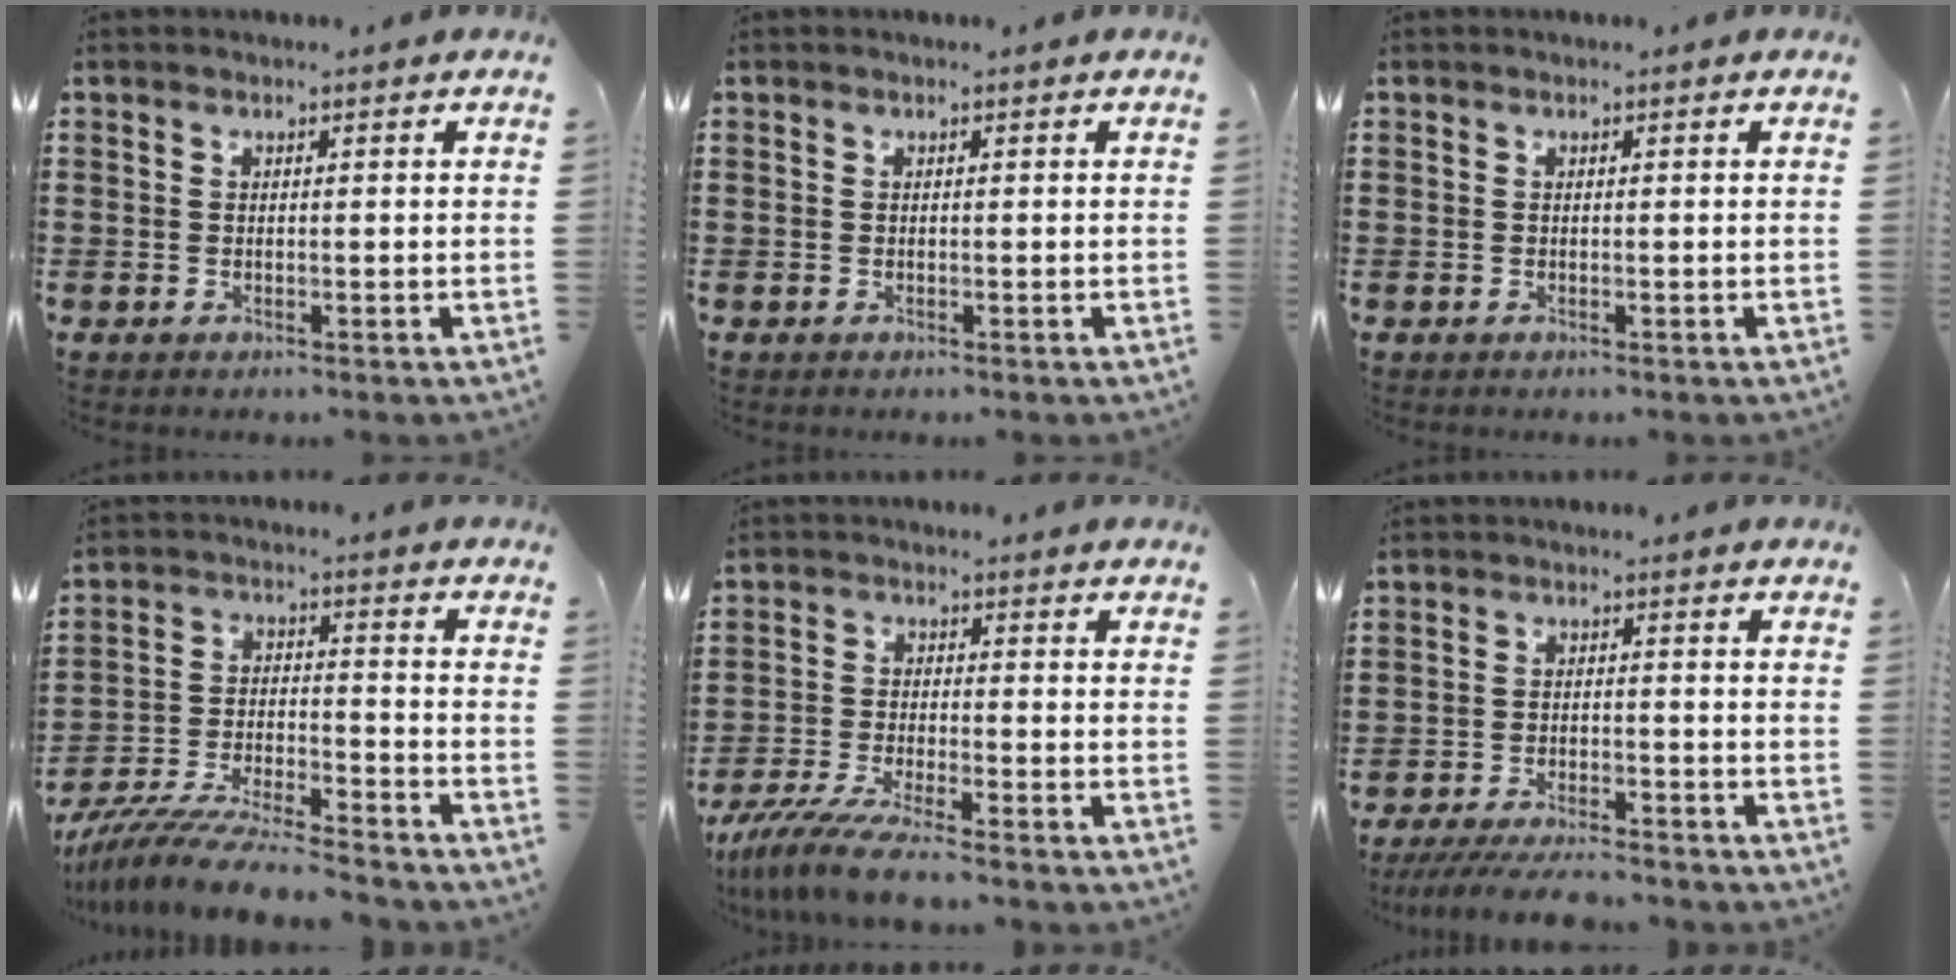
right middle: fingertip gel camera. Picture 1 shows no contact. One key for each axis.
{"total": 0.0}
{"total": 0.0}
{"total": 9.3, "fx": -8.9, "fy": 0.5, "fz": 2.8, "tx": -0.054, "ty": 0.010, "tz": -0.175}
{"total": 7.0, "fx": -6.2, "fy": 0.0, "fz": 3.2, "tx": -0.080, "ty": -0.016, "tz": -0.124}
{"total": 5.1, "fx": -4.8, "fy": 0.5, "fz": 1.7, "tx": -0.040, "ty": -0.007, "tz": -0.096}